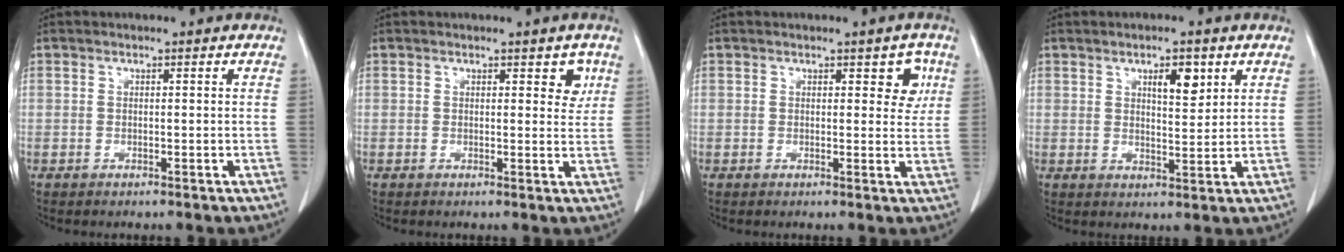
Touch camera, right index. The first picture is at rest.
{"total": 2.8, "force": [1.4, 1.4, 2.0], "torque": [-0.015, -0.003, 0.014]}
{"total": 3.7, "force": [1.5, 2.0, 2.7], "torque": [-0.018, 0.004, 0.015]}
{"total": 4.6, "force": [2.3, 1.5, 3.7], "torque": [-0.059, -0.002, 0.039]}